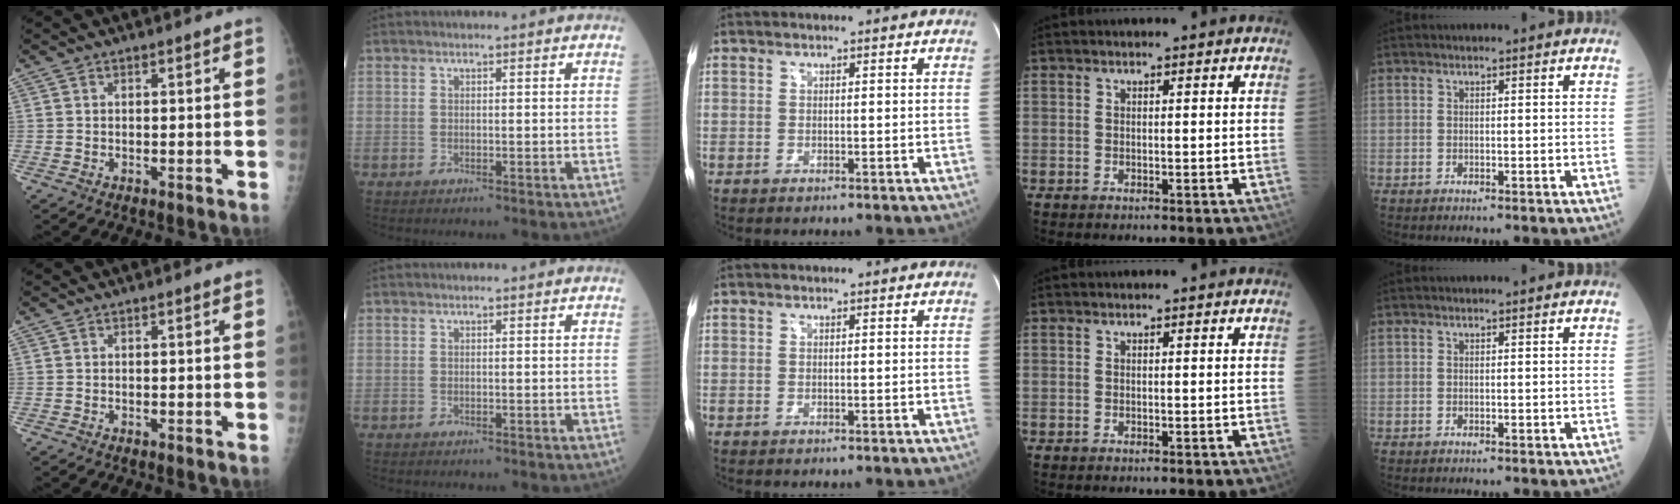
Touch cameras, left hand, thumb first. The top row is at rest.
{}